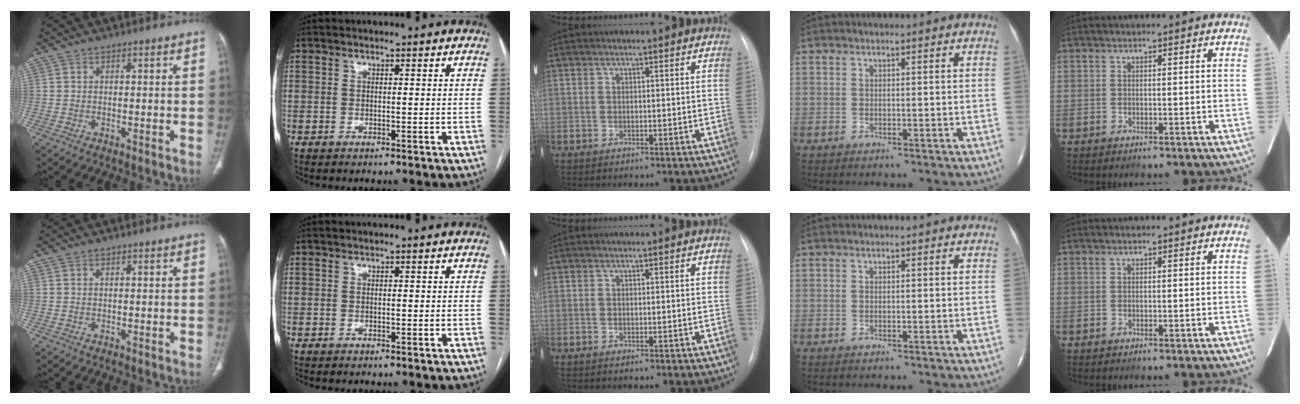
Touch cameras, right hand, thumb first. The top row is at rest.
{}